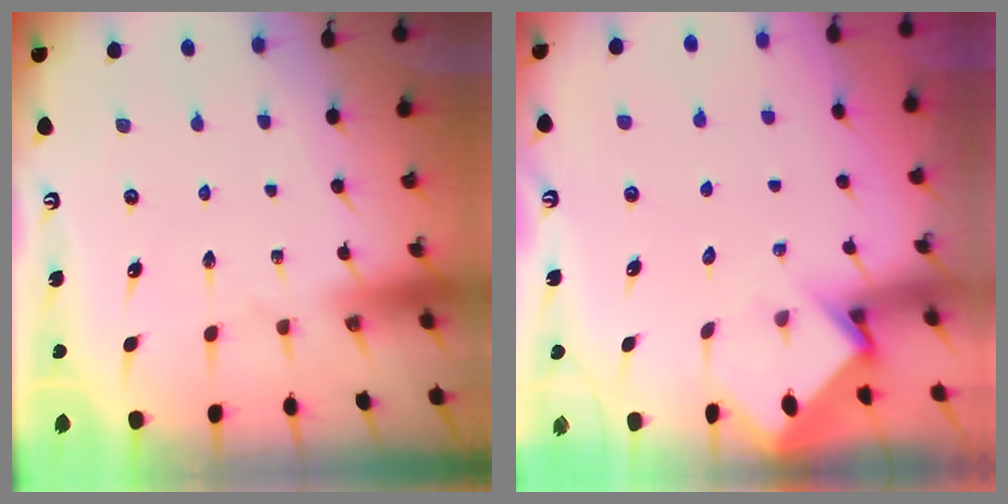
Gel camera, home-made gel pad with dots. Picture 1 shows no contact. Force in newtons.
{"total": 3.7, "press": 3.7, "slide": 0.2}